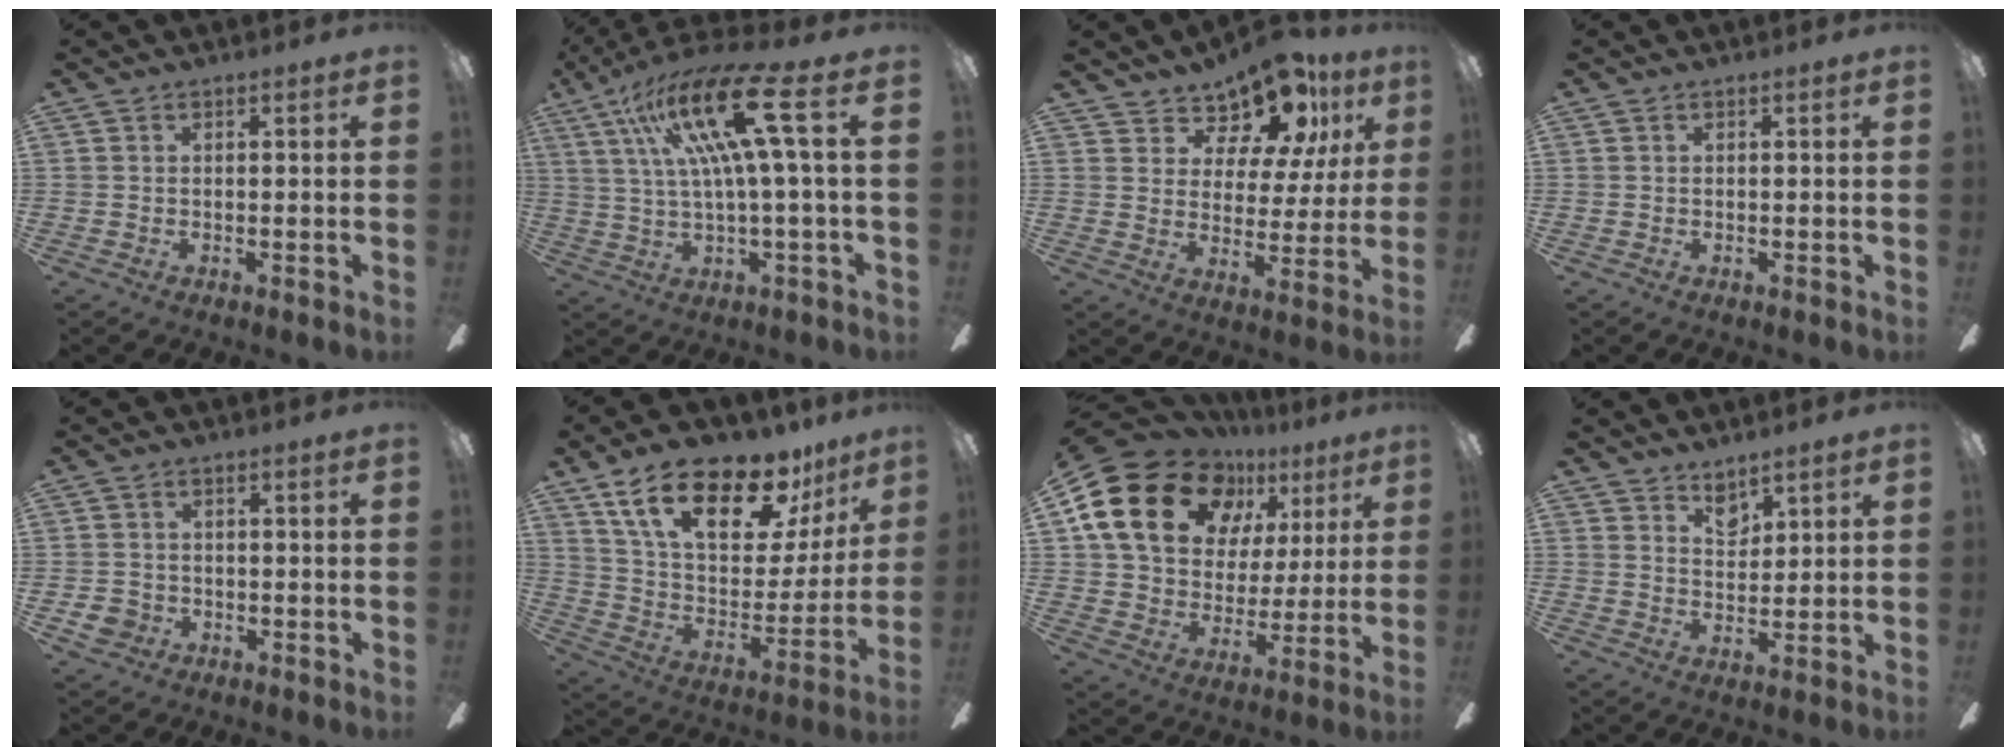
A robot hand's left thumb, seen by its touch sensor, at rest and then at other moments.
{"total": 19.5, "force": [7.2, 3.4, 17.8], "torque": [-0.340, -0.023, 0.103]}
{"total": 13.2, "force": [10.5, 5.9, 5.5], "torque": [-0.098, -0.070, 0.188]}
{"total": 0.0}
{"total": 4.0, "force": [-1.5, 3.5, 1.2], "torque": [-0.024, 0.011, -0.027]}
{"total": 23.4, "force": [15.2, 10.4, 14.5], "torque": [-0.241, -0.083, 0.264]}
{"total": 21.9, "force": [10.5, 16.2, 10.3], "torque": [-0.195, -0.048, 0.205]}
{"total": 4.9, "force": [4.2, 2.3, 1.3], "torque": [-0.012, -0.021, 0.074]}